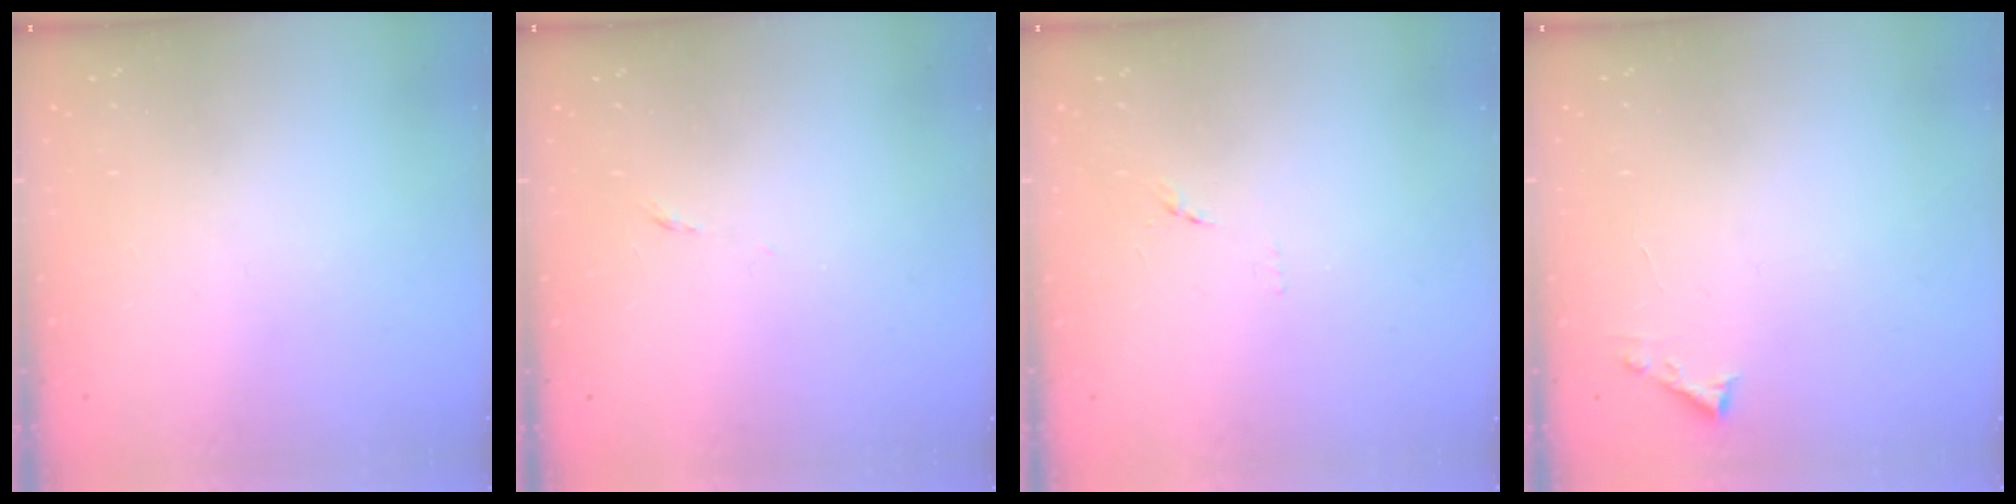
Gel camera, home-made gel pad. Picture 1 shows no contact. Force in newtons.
{"total": 3.8, "press": 3.7, "slide": 0.9}
{"total": 7.6, "press": 7.6, "slide": 0.7}
{"total": 3.6, "press": 3.6, "slide": 0.5}